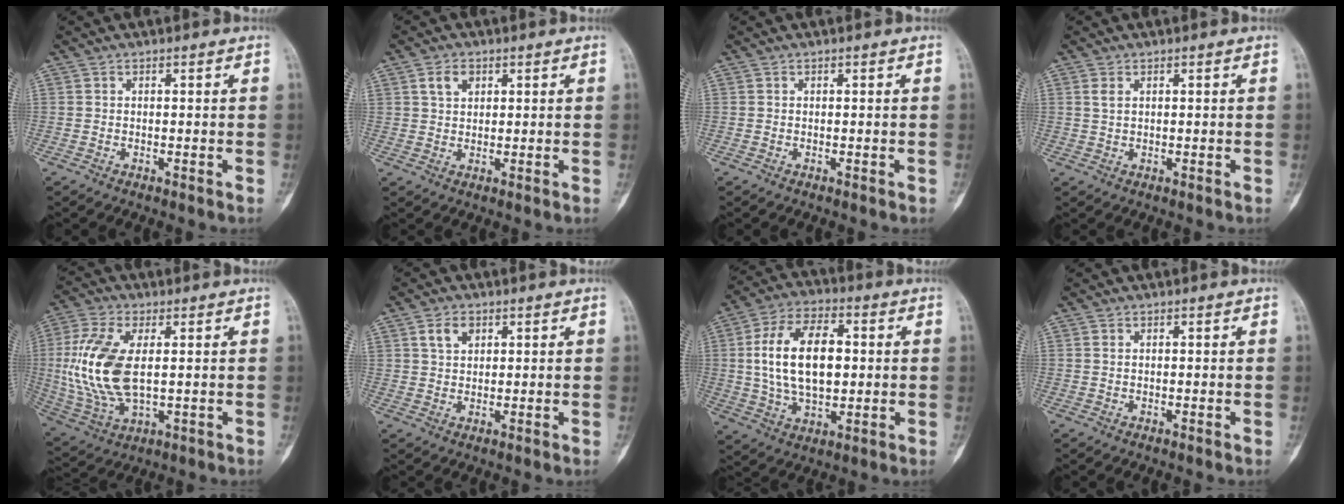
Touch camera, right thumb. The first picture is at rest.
{"total": 3.7, "force": [1.7, 2.6, 2.0], "torque": [-0.027, -0.004, 0.033]}
{"total": 0.0}
{"total": 1.8, "force": [0.7, 1.0, 1.3], "torque": [-0.028, 0.003, 0.020]}
{"total": 15.8, "force": [1.2, 8.1, 13.5], "torque": [-0.297, -0.008, 0.032]}
{"total": 3.9, "force": [1.9, 2.6, 2.1], "torque": [-0.029, -0.005, 0.036]}
{"total": 16.9, "force": [1.8, 9.6, 13.7], "torque": [-0.236, 0.009, 0.033]}
{"total": 0.6, "force": [0.2, 0.4, 0.4], "torque": [-0.011, 0.003, 0.005]}